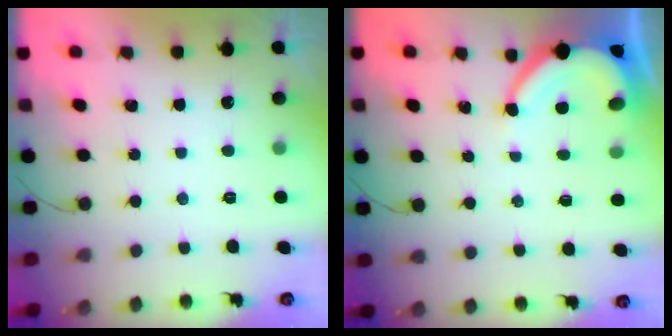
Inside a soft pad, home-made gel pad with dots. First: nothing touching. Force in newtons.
{"total": 6.4, "press": 6.4, "slide": 0.6}